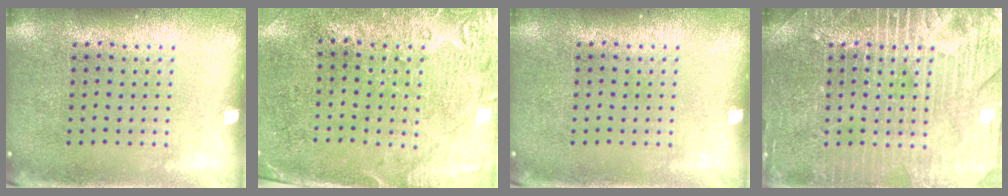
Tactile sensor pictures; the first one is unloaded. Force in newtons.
{"total": 2.7, "press": 2.4, "slide": 1.2}
{"total": 0.0}
{"total": 6.4, "press": 6.4, "slide": 0.8}